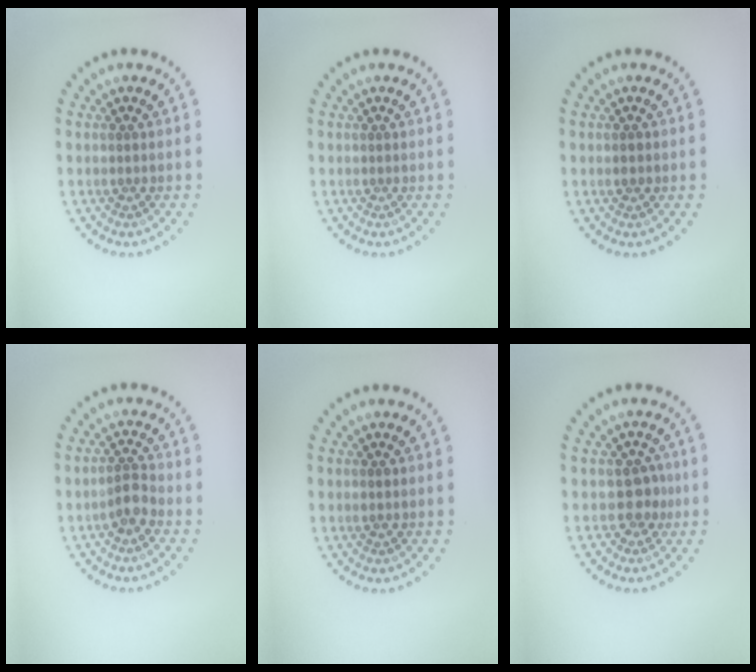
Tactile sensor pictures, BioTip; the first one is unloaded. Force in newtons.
{"total": 0.0}
{"total": 1.1, "press": 1.1, "slide": 0.1}
{"total": 1.9, "press": 1.5, "slide": 1.1}
{"total": 0.7, "press": 0.7, "slide": 0.2}
{"total": 1.8, "press": 1.6, "slide": 1.0}